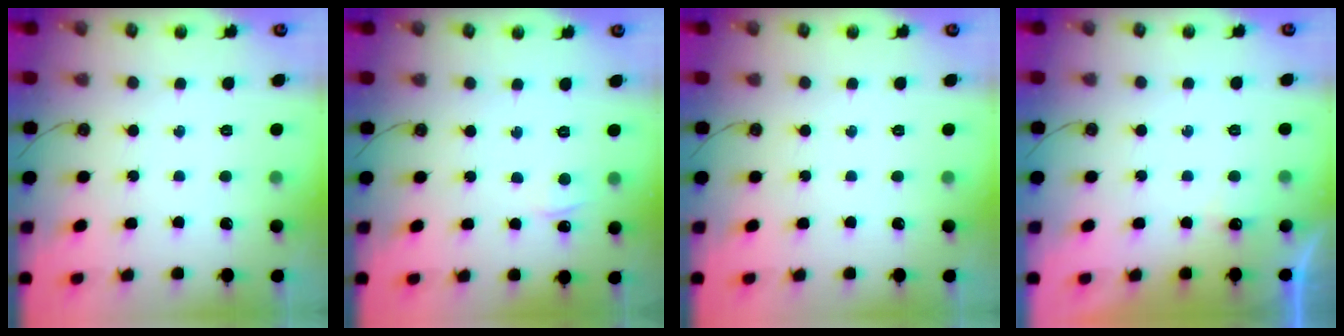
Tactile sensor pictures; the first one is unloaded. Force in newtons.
{"total": 3.4, "press": 3.4, "slide": 0.4}
{"total": 0.0}
{"total": 6.9, "press": 2.7, "slide": 6.4}